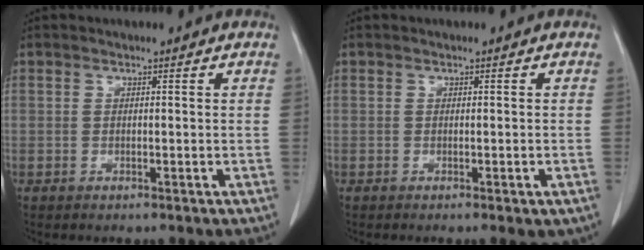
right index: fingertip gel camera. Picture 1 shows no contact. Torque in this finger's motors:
{"motor_torque": [0.34, -0.31, 0.15, 0.01]}